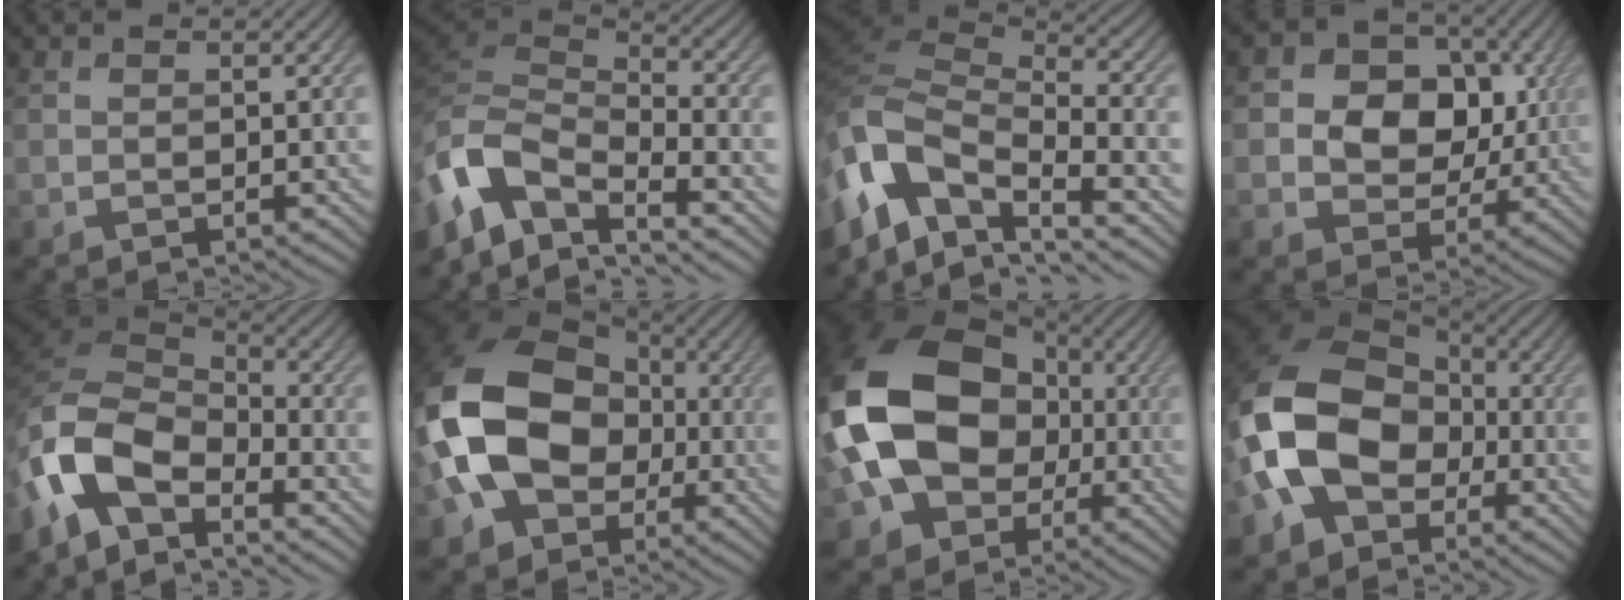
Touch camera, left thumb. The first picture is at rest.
{"total": 10.6, "force": [-6.1, 4.9, 7.1], "torque": [-0.169, -0.014, -0.129]}
{"total": 12.5, "force": [-4.0, 6.5, 9.8], "torque": [-0.246, -0.008, -0.077]}
{"total": 9.6, "force": [1.3, 7.7, 5.6], "torque": [-0.100, 0.000, 0.006]}
{"total": 11.6, "force": [-7.0, 5.5, 7.4], "torque": [-0.165, -0.011, -0.151]}
{"total": 17.0, "force": [-2.1, 12.6, 11.2], "torque": [-0.256, -0.007, -0.040]}
{"total": 18.8, "force": [-1.0, 14.2, 12.3], "torque": [-0.273, -0.008, -0.016]}
{"total": 14.6, "force": [-3.4, 10.6, 9.5], "torque": [-0.222, -0.012, -0.075]}